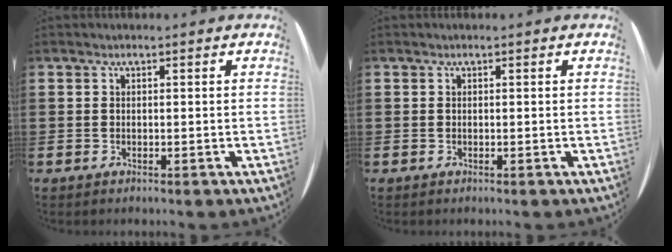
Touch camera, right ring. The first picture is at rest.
{"total": 0.0}